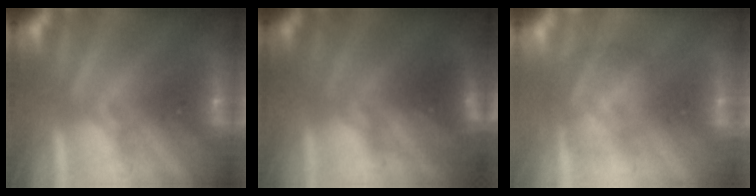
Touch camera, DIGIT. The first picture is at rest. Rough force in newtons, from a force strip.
{"total": 2.1}
{"total": 2.9}